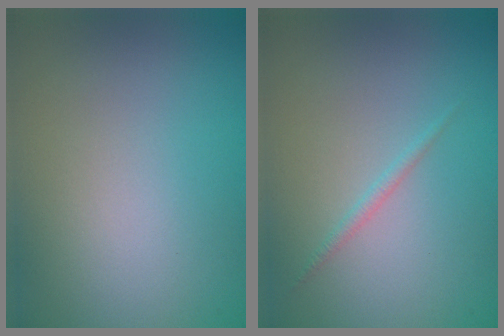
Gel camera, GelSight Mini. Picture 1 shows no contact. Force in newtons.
{"total": 0.7, "press": 0.7, "slide": 0.1}